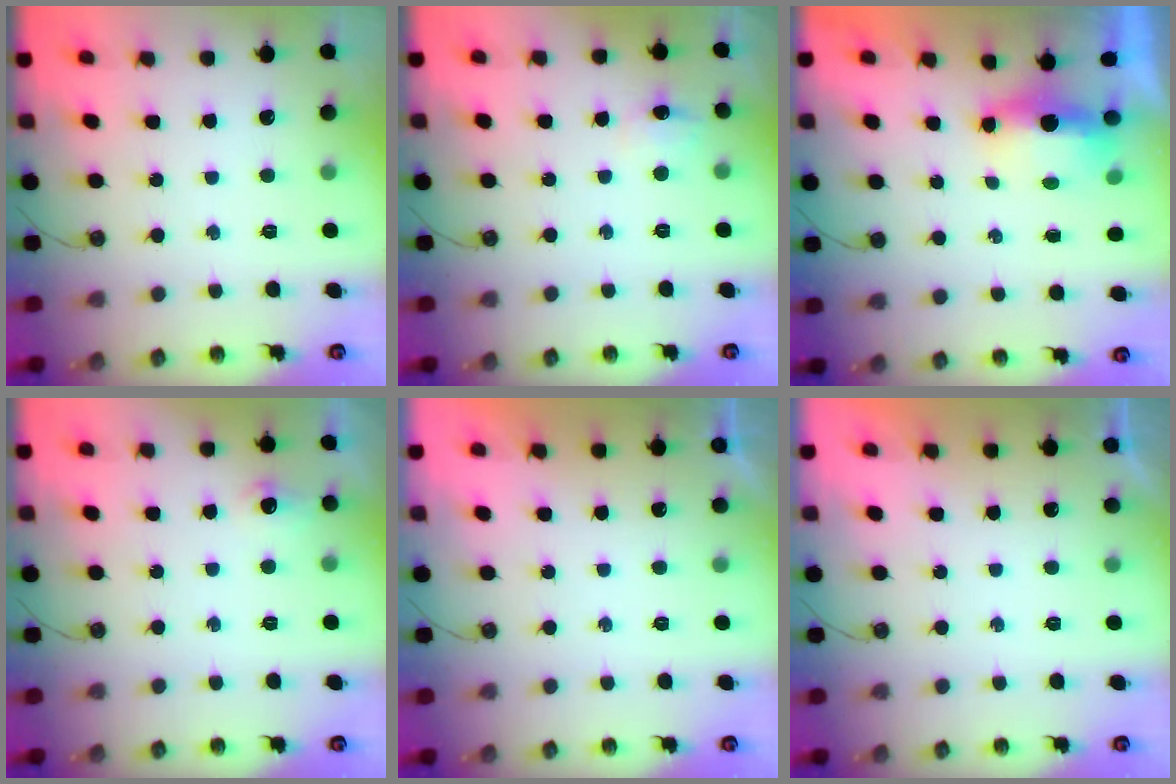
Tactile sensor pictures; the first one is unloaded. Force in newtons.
{"total": 6.9, "press": 6.8, "slide": 1.0}
{"total": 14.0, "press": 7.0, "slide": 12.1}
{"total": 5.9, "press": 5.8, "slide": 1.1}
{"total": 0.0}
{"total": 0.0}